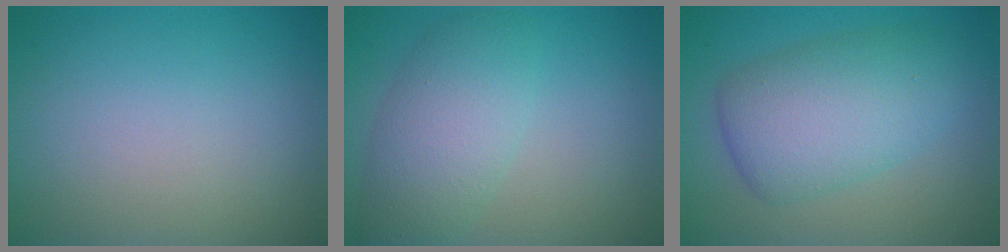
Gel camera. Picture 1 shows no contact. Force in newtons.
{"total": 5.0, "press": 5.0, "slide": 0.2}
{"total": 6.9, "press": 6.9, "slide": 0.2}